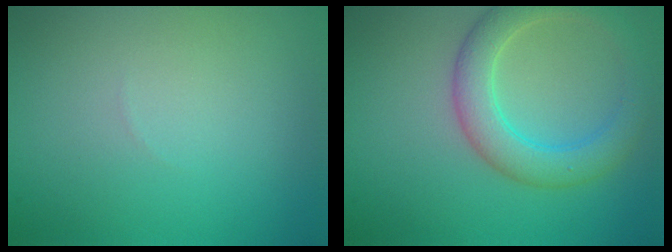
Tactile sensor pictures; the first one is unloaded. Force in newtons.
{"total": 4.6, "press": 4.6, "slide": 0.2}